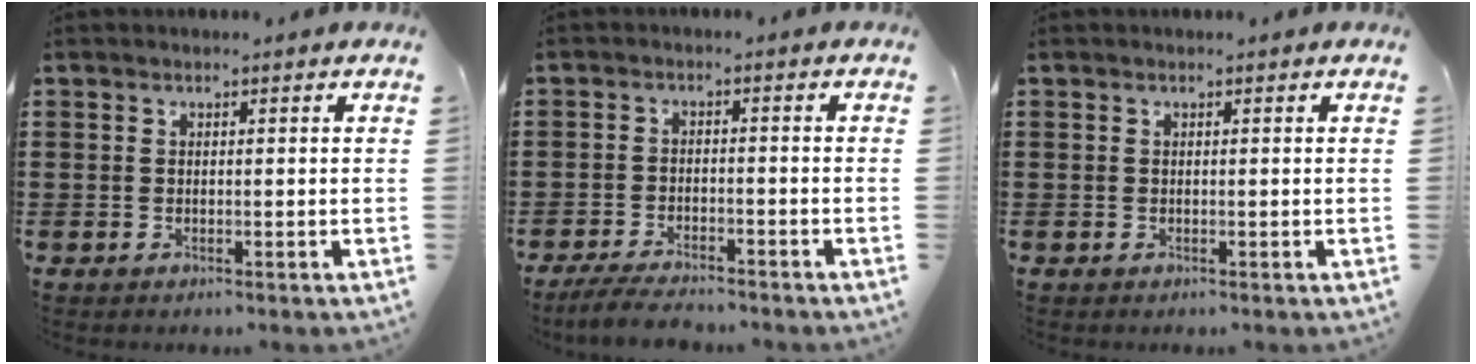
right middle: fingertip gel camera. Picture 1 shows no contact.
{"total": 4.1, "force": [-3.8, 0.6, 1.4], "torque": [-0.036, -0.005, -0.079]}
{"total": 0.0}